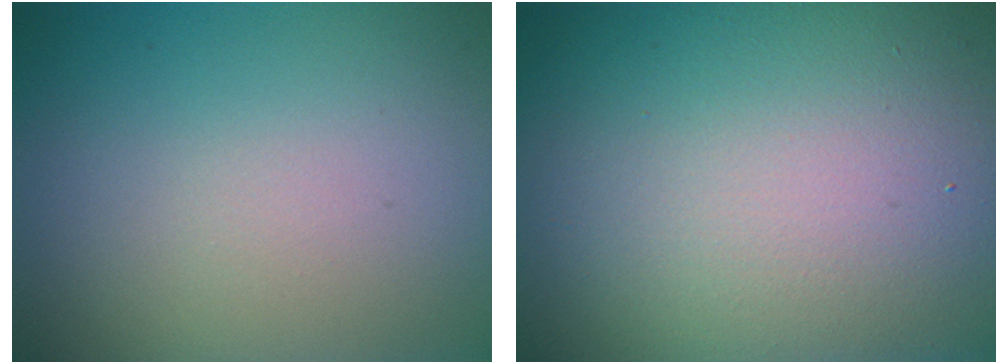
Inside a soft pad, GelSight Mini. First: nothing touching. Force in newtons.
{"total": 20.6, "press": 20.6, "slide": 0.9}